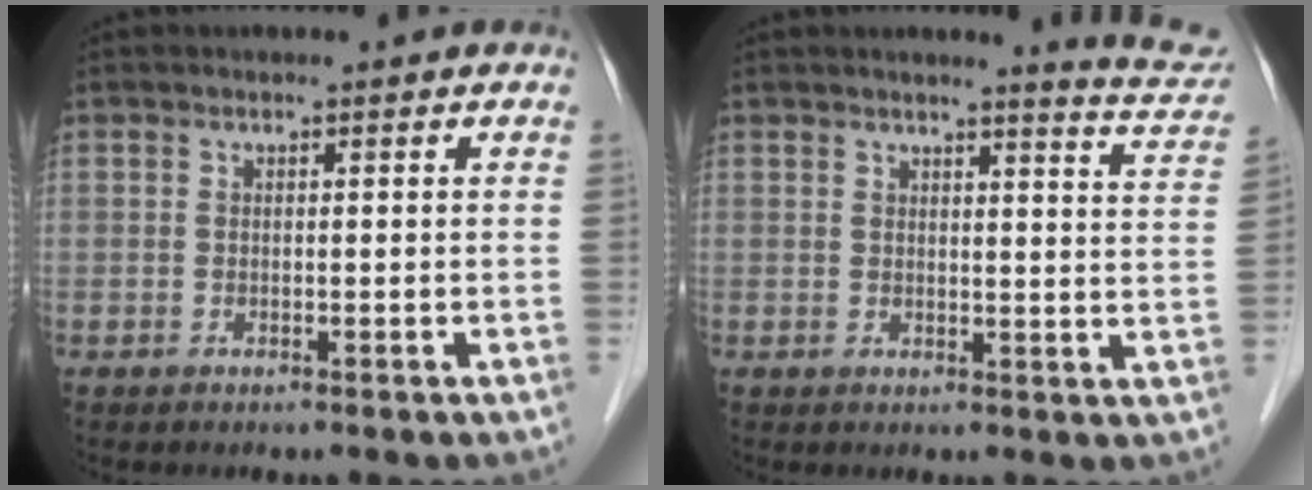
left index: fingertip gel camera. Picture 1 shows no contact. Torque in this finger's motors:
{"motor_torque": [0.57, -0.65, -0.09, -0.02]}